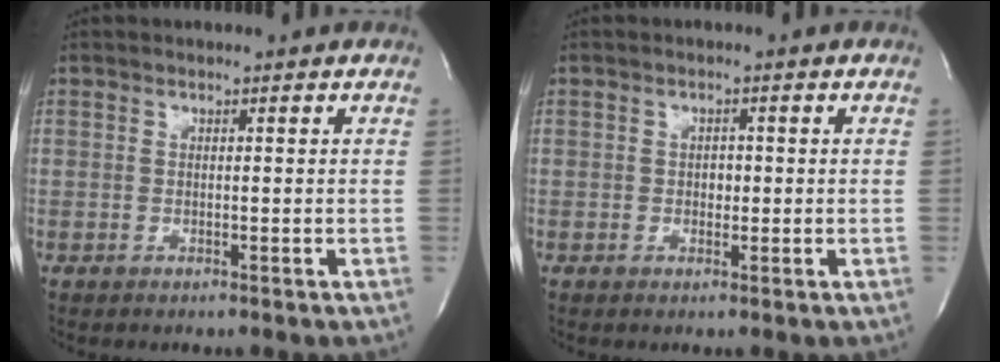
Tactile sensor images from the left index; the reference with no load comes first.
{"total": 1.4, "force": [-0.2, 1.0, 1.0], "torque": [-0.012, 0.000, -0.003]}